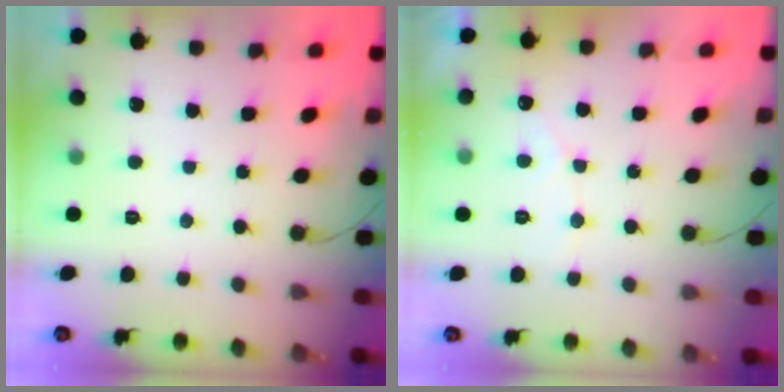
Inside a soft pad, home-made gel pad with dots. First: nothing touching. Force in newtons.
{"total": 3.8, "press": 3.8, "slide": 0.1}